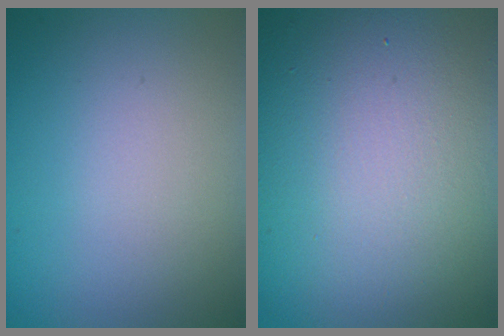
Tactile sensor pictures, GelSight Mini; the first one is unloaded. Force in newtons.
{"total": 17.6, "press": 17.6, "slide": 1.1}